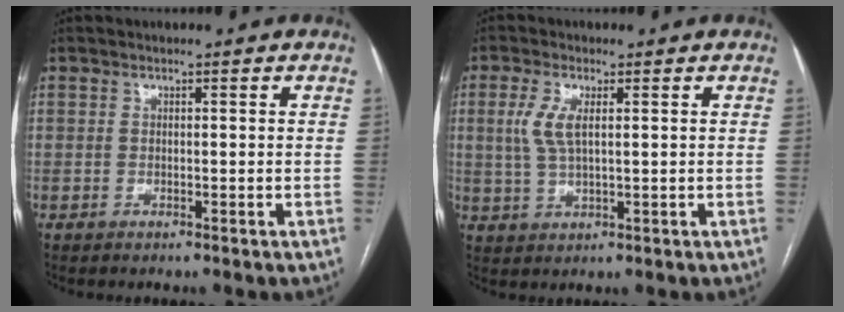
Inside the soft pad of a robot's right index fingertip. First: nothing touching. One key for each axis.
{"total": 4.9, "fx": 1.3, "fy": 1.6, "fz": 4.4, "tx": -0.108, "ty": 0.002, "tz": 0.028}